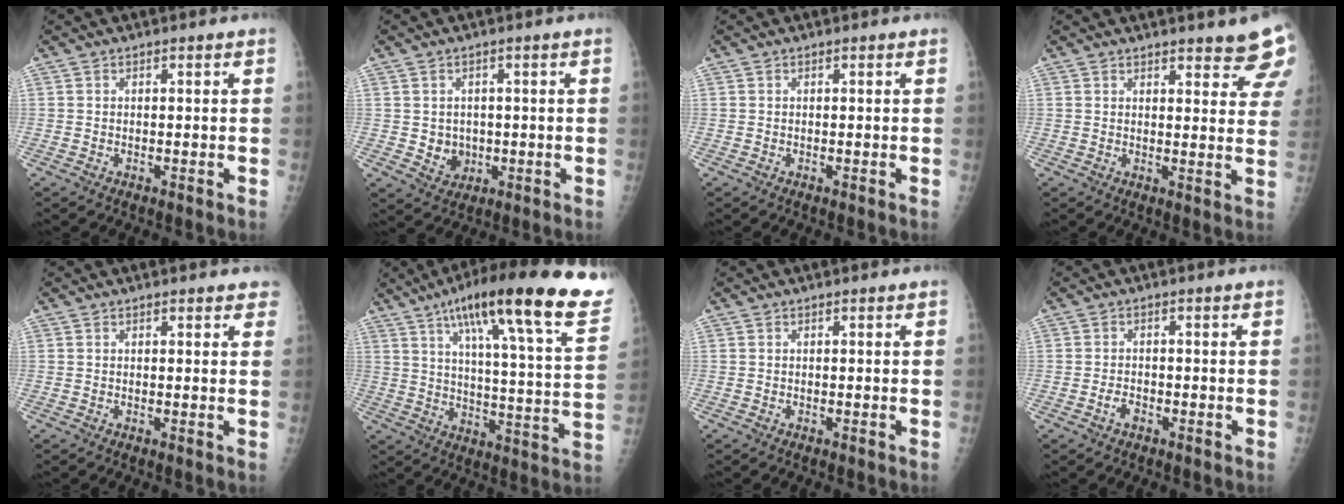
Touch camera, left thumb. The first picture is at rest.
{"total": 4.3, "force": [-0.2, 3.8, 1.9], "torque": [-0.010, 0.000, 0.008]}
{"total": 0.0}
{"total": 11.0, "force": [9.3, 2.5, 5.4], "torque": [-0.031, -0.042, 0.095]}
{"total": 3.1, "force": [2.3, 1.2, 1.6], "torque": [0.008, -0.001, 0.021]}
{"total": 26.9, "force": [16.9, 4.0, 20.5], "torque": [-0.290, -0.044, 0.237]}
{"total": 0.0}
{"total": 2.0, "force": [-1.1, 1.2, 1.1], "torque": [-0.021, 0.009, -0.020]}